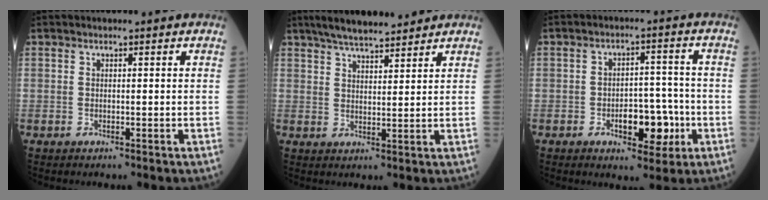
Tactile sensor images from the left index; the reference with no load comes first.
{"total": 8.6, "force": [7.5, 1.4, 4.0], "torque": [-0.066, 0.020, 0.123]}
{"total": 7.4, "force": [-2.8, 3.7, 5.8], "torque": [-0.083, 0.013, -0.036]}